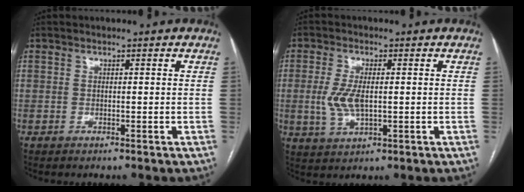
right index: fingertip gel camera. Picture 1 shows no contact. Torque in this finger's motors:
{"motor_torque": [0.27, 0.02, 0.43, 0.13]}